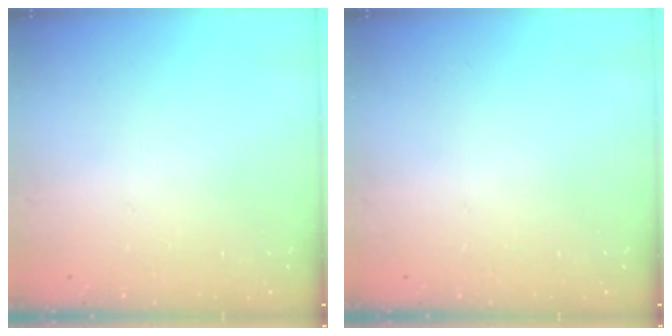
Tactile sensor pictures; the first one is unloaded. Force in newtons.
{"total": 0.0}